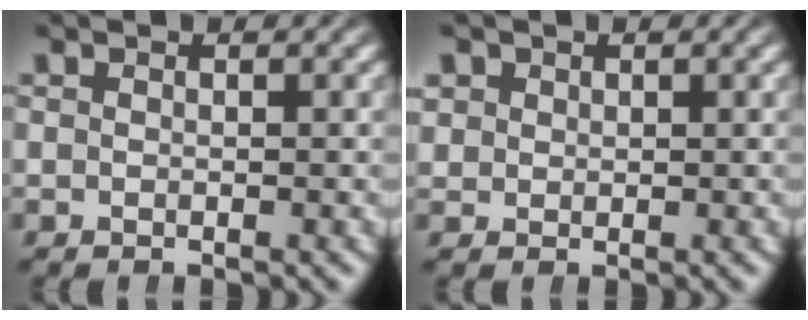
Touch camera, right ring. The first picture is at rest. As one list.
[{"total": 1.9, "force": [1.1, 1.5, 0.6], "torque": [-0.016, -0.008, 0.030]}]